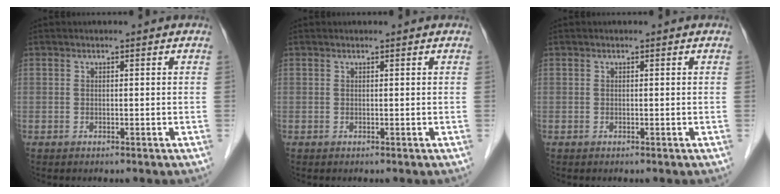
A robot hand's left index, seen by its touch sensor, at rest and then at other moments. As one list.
[{"total": 0.0}, {"total": 0.0}]